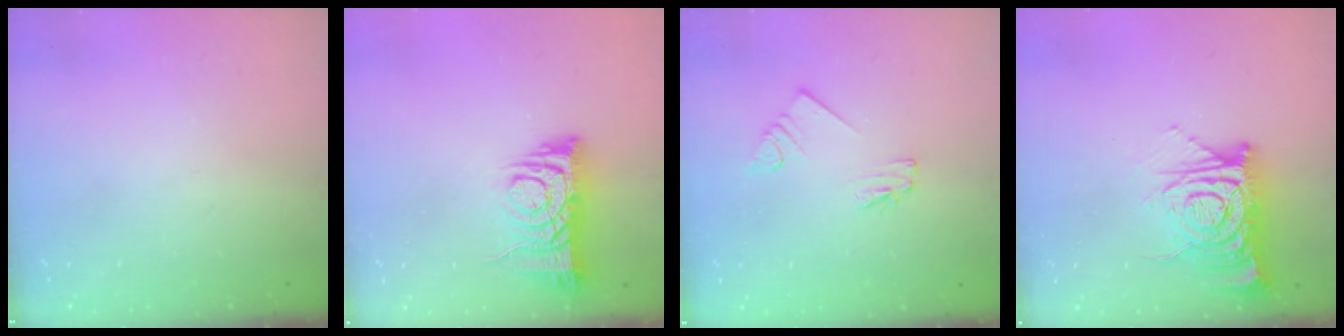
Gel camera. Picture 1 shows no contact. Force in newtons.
{"total": 9.1, "press": 9.1, "slide": 1.0}
{"total": 1.7, "press": 1.7, "slide": 0.1}
{"total": 11.3, "press": 11.3, "slide": 1.3}